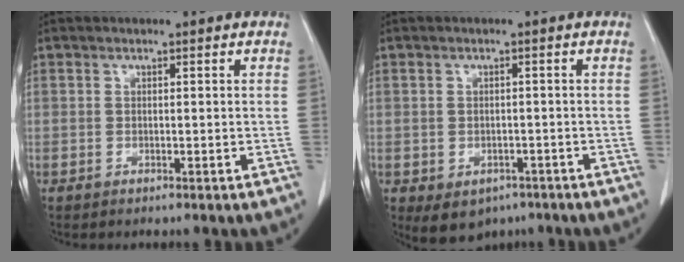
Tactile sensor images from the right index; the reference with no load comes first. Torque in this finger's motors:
{"motor_torque": [-0.22, -0.14, -0.14, -0.07]}